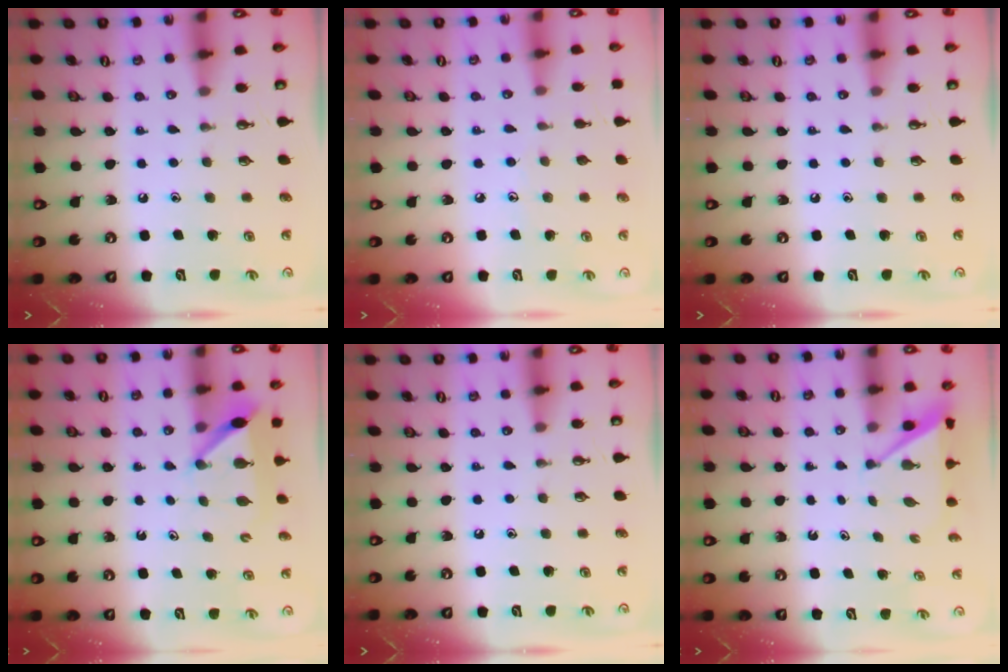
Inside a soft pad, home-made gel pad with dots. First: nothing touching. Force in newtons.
{"total": 3.9, "press": 3.8, "slide": 0.4}
{"total": 0.0}
{"total": 6.2, "press": 6.2, "slide": 0.6}
{"total": 0.0}
{"total": 3.9, "press": 3.9, "slide": 0.3}